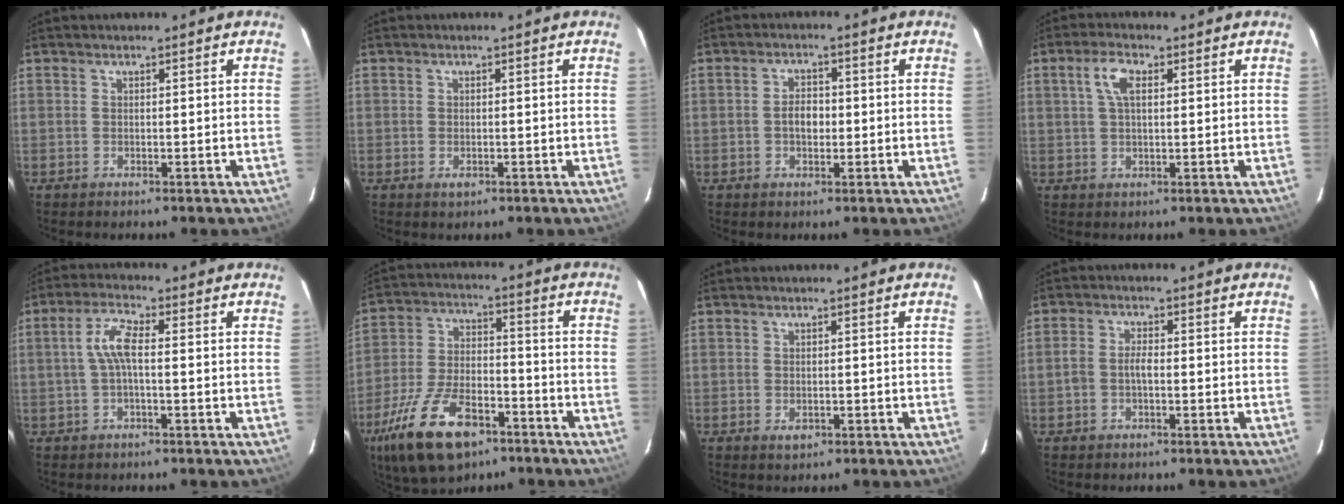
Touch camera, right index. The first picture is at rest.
{"total": 1.4, "force": [-0.6, 0.9, 0.8], "torque": [-0.014, -0.003, -0.008]}
{"total": 2.8, "force": [-0.4, 2.4, 1.5], "torque": [-0.025, 0.008, -0.005]}
{"total": 4.6, "force": [1.4, 2.0, 3.9], "torque": [-0.077, 0.011, 0.028]}
{"total": 5.1, "force": [-0.1, 1.3, 4.9], "torque": [-0.105, 0.014, -0.003]}
{"total": 18.8, "force": [-11.2, 8.7, 12.3], "torque": [-0.259, -0.023, -0.193]}
{"total": 1.7, "force": [-0.6, 1.3, 1.0], "torque": [-0.017, -0.003, -0.007]}
{"total": 2.9, "force": [-0.9, 1.6, 2.3], "torque": [-0.046, 0.006, -0.018]}